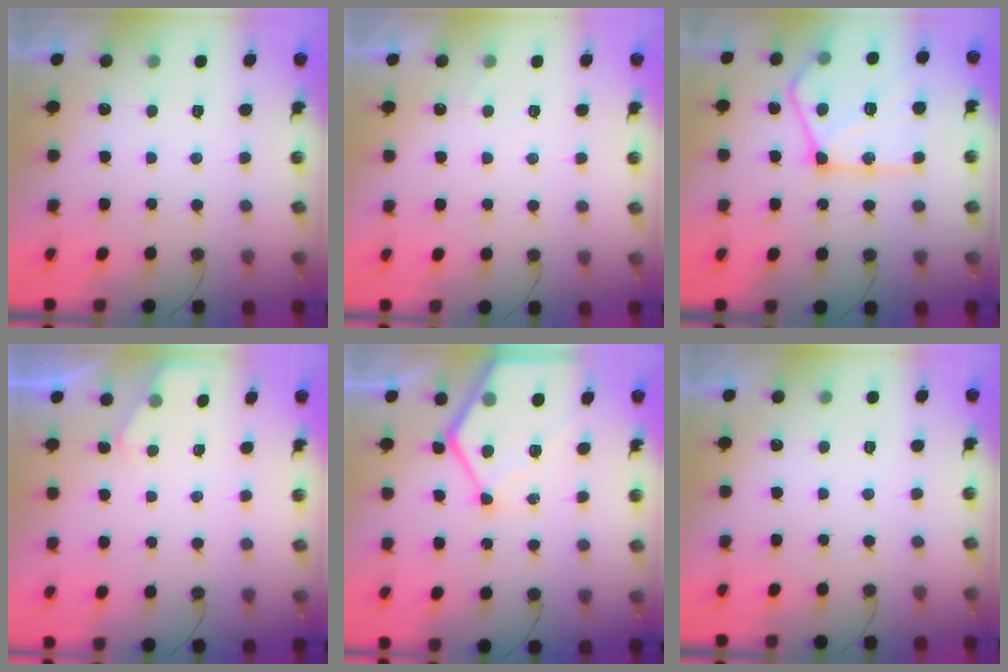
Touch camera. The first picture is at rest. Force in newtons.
{"total": 3.9, "press": 3.8, "slide": 0.5}
{"total": 23.2, "press": 23.1, "slide": 2.2}
{"total": 3.0, "press": 2.9, "slide": 0.5}
{"total": 14.5, "press": 14.4, "slide": 1.3}
{"total": 0.0}